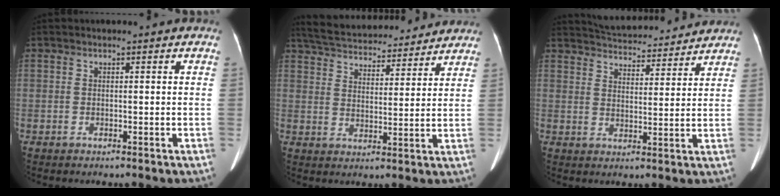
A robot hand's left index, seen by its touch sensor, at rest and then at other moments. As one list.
[{"total": 20.3, "force": [18.5, 4.6, 6.8], "torque": [-0.131, 0.034, 0.265]}, {"total": 14.9, "force": [14.2, 2.7, 3.9], "torque": [-0.063, 0.021, 0.197]}]